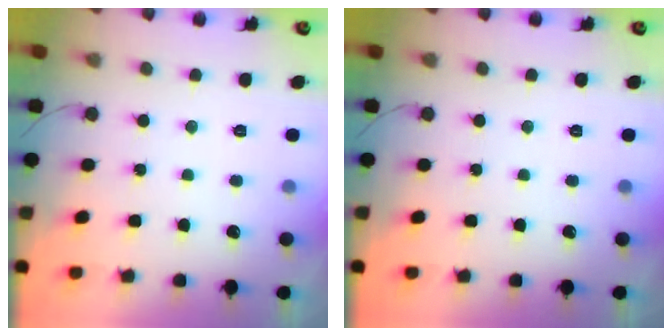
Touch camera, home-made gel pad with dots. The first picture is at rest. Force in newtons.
{"total": 0.0}